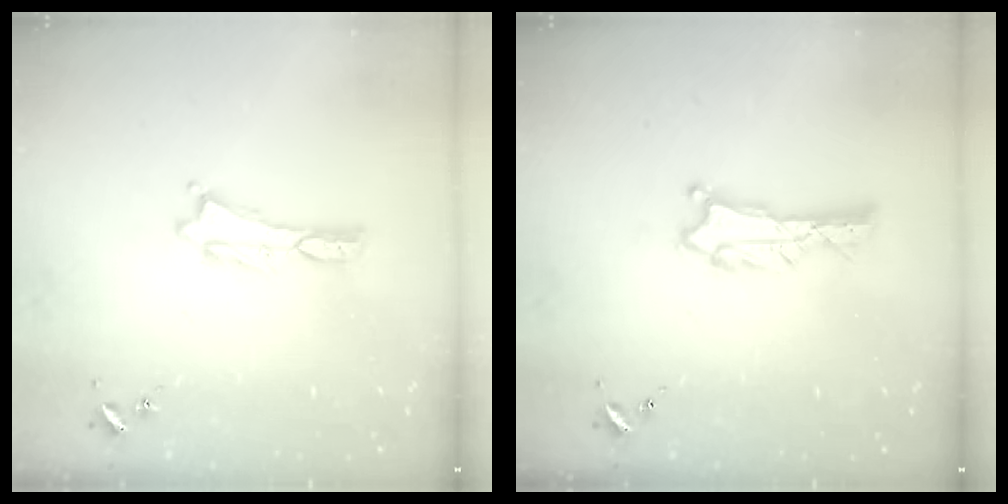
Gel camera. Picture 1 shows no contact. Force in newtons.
{"total": 0.7, "press": 0.7, "slide": 0.1}